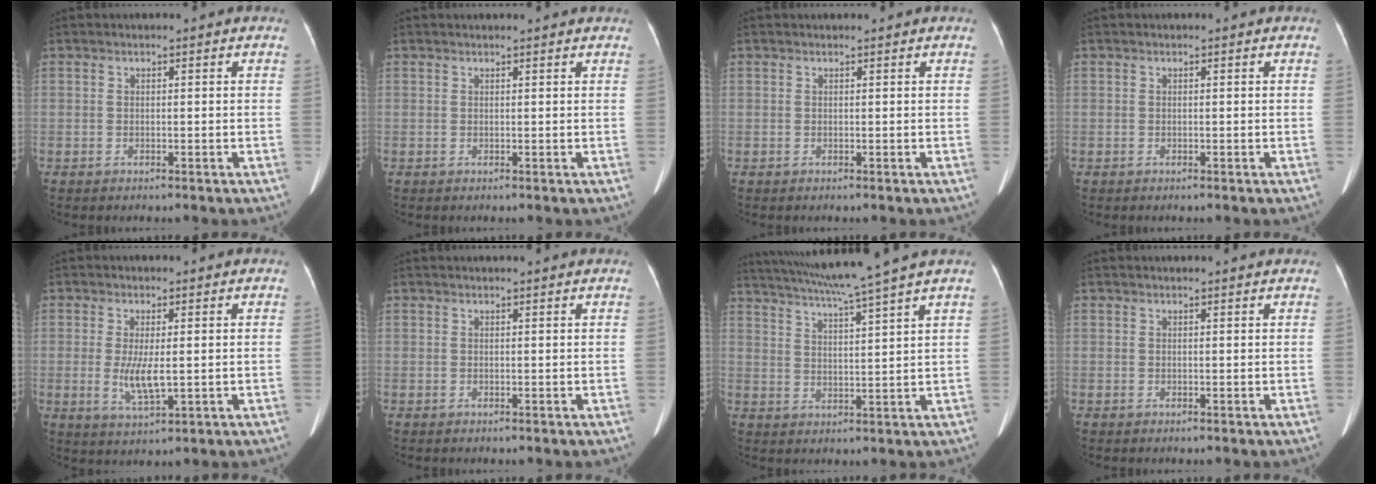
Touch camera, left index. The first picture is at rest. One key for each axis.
{"total": 2.5, "fx": 2.4, "fy": 0.0, "fz": 0.7, "tx": -0.011, "ty": 0.014, "tz": 0.026}
{"total": 0.7, "fx": 0.7, "fy": 0.1, "fz": 0.1, "tx": -0.007, "ty": 0.011, "tz": 0.011}
{"total": 0.0}
{"total": 4.7, "fx": -0.1, "fy": 1.0, "fz": 4.6, "tx": -0.097, "ty": -0.014, "tz": 0.004}
{"total": 3.1, "fx": 3.0, "fy": -0.1, "fz": 0.9, "tx": -0.011, "ty": 0.020, "tz": 0.035}
{"total": 12.7, "fx": 10.7, "fy": -2.4, "fz": 6.4, "tx": -0.115, "ty": -0.004, "tz": 0.161}
{"total": 2.9, "fx": 2.8, "fy": 0.1, "fz": 0.8, "tx": -0.012, "ty": 0.014, "tz": 0.030}